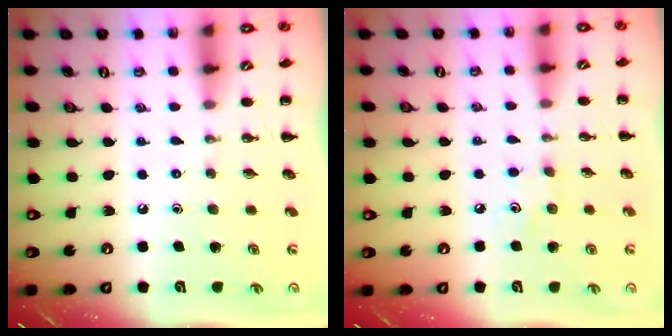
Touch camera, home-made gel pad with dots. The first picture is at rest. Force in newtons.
{"total": 3.8, "press": 3.7, "slide": 0.8}